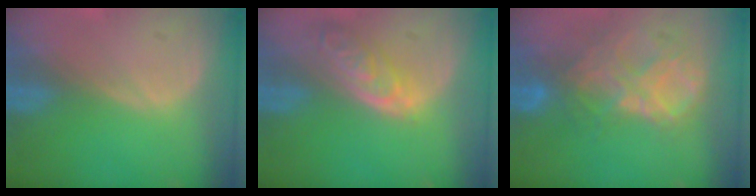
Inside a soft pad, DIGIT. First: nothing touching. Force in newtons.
{"total": 6.3, "press": 5.6, "slide": 2.8}
{"total": 9.2, "press": 7.8, "slide": 4.9}